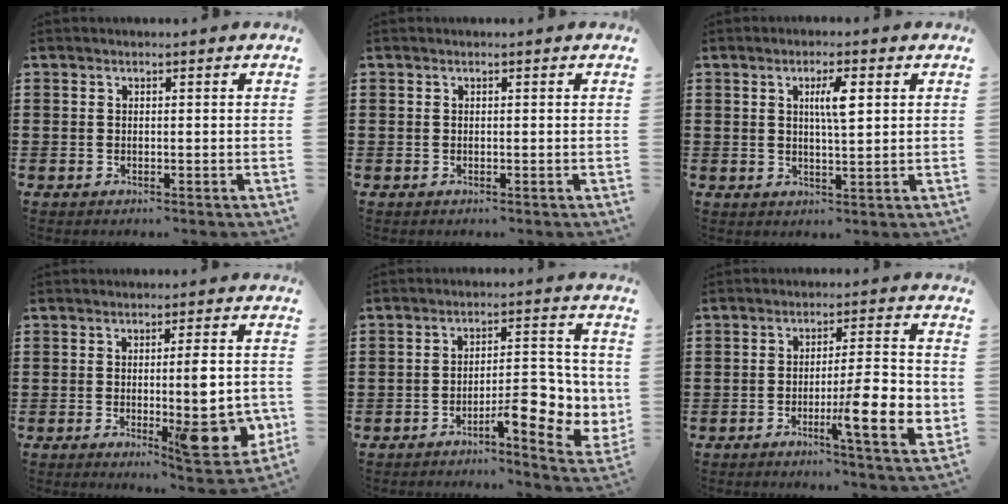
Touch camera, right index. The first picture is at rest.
{"total": 0.0}
{"total": 4.4, "force": [1.3, 0.9, 4.1], "torque": [-0.077, 0.005, 0.016]}
{"total": 9.5, "force": [-1.4, 1.9, 9.2], "torque": [-0.126, -0.010, -0.020]}
{"total": 8.5, "force": [-2.9, 2.8, 7.5], "torque": [-0.089, -0.005, -0.051]}
{"total": 10.6, "force": [-2.7, 1.8, 10.1], "torque": [-0.153, -0.002, -0.041]}